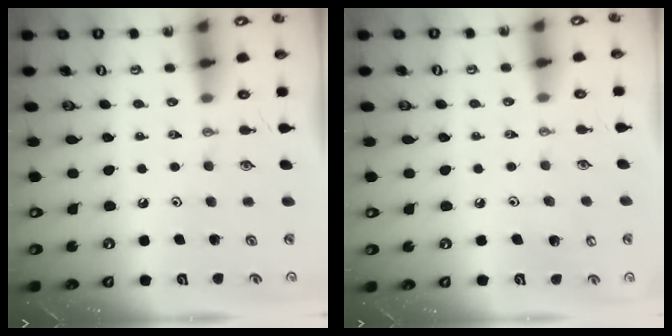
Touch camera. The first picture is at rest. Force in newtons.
{"total": 5.3, "press": 5.3, "slide": 0.3}